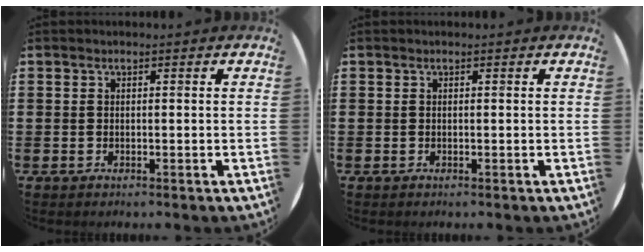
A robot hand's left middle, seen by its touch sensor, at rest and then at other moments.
{"total": 0.0}